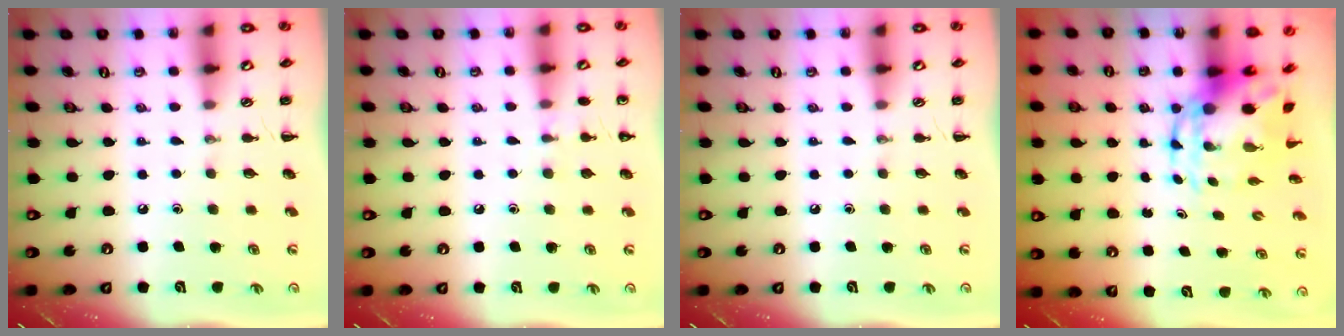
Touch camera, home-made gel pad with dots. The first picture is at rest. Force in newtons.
{"total": 6.0, "press": 5.7, "slide": 1.9}
{"total": 0.0}
{"total": 7.4, "press": 7.2, "slide": 1.9}